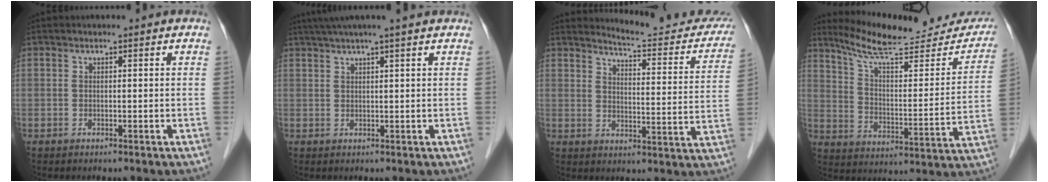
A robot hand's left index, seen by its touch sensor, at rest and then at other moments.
{"total": 7.4, "force": [5.9, -1.0, 4.3], "torque": [-0.066, 0.030, 0.083]}
{"total": 16.0, "force": [15.3, 2.0, 4.0], "torque": [-0.035, -0.072, 0.170]}
{"total": 21.1, "force": [19.2, 4.1, 7.9], "torque": [-0.112, -0.031, 0.263]}